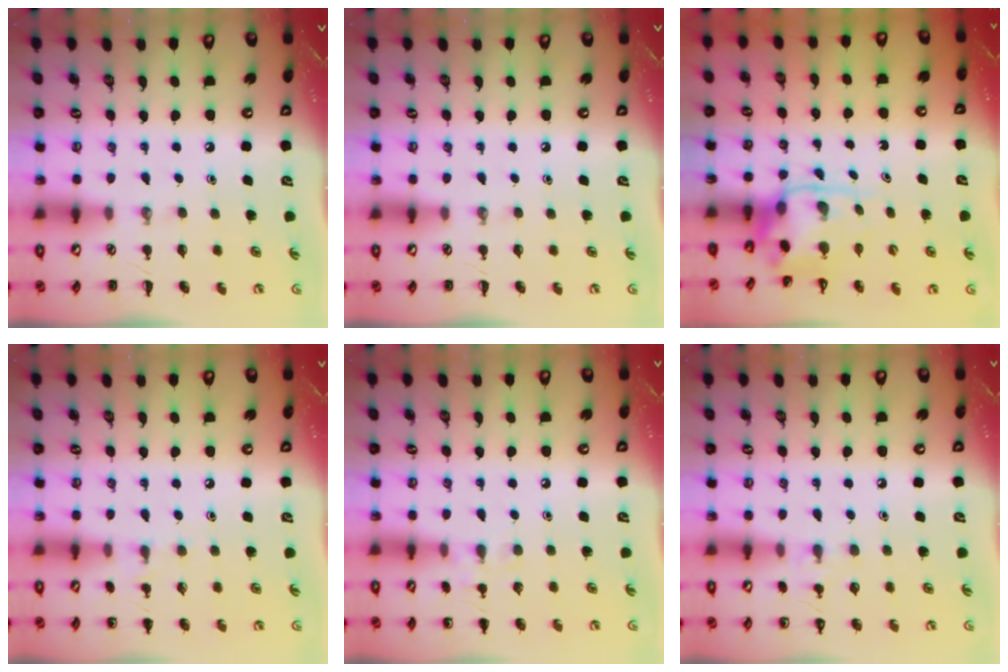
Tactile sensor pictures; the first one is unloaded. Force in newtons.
{"total": 0.0}
{"total": 3.8, "press": 3.7, "slide": 0.7}
{"total": 5.8, "press": 5.5, "slide": 1.7}
{"total": 5.6, "press": 5.4, "slide": 1.7}
{"total": 7.1, "press": 6.8, "slide": 2.2}